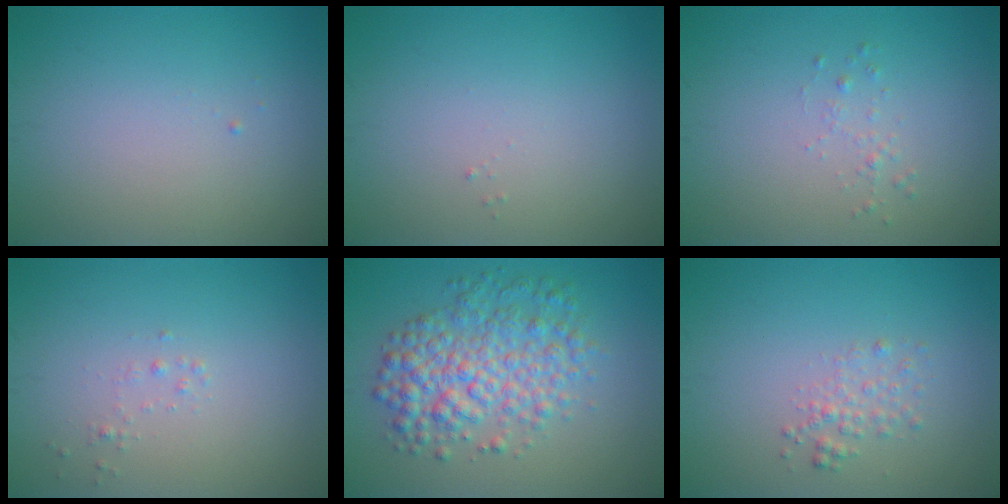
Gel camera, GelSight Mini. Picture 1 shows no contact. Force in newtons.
{"total": 0.0}
{"total": 0.8, "press": 0.8, "slide": 0.0}
{"total": 0.6, "press": 0.6, "slide": 0.0}
{"total": 5.9, "press": 5.9, "slide": 0.1}
{"total": 1.5, "press": 1.5, "slide": 0.0}